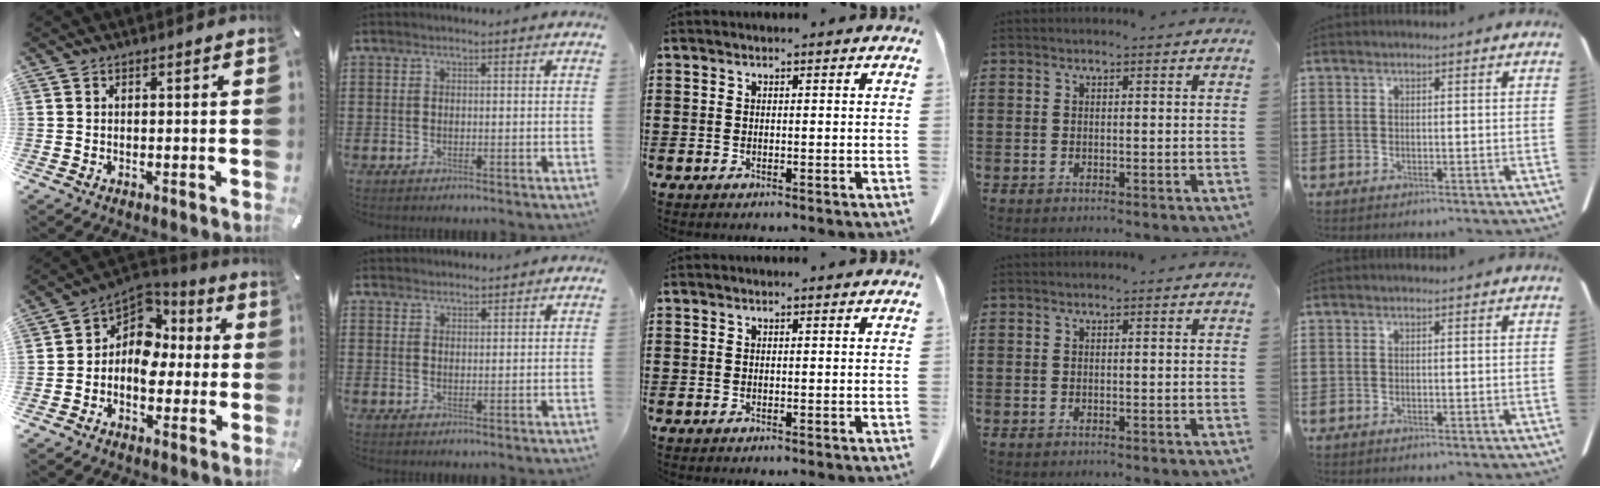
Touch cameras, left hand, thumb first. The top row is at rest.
{"thumb": {"total": 9.6, "force": [-0.7, 8.6, 4.2], "torque": [-0.080, -0.005, -0.014]}, "index": {"total": 1.9, "force": [1.9, 0.4, -0.2], "torque": [-0.002, 0.001, 0.039]}}